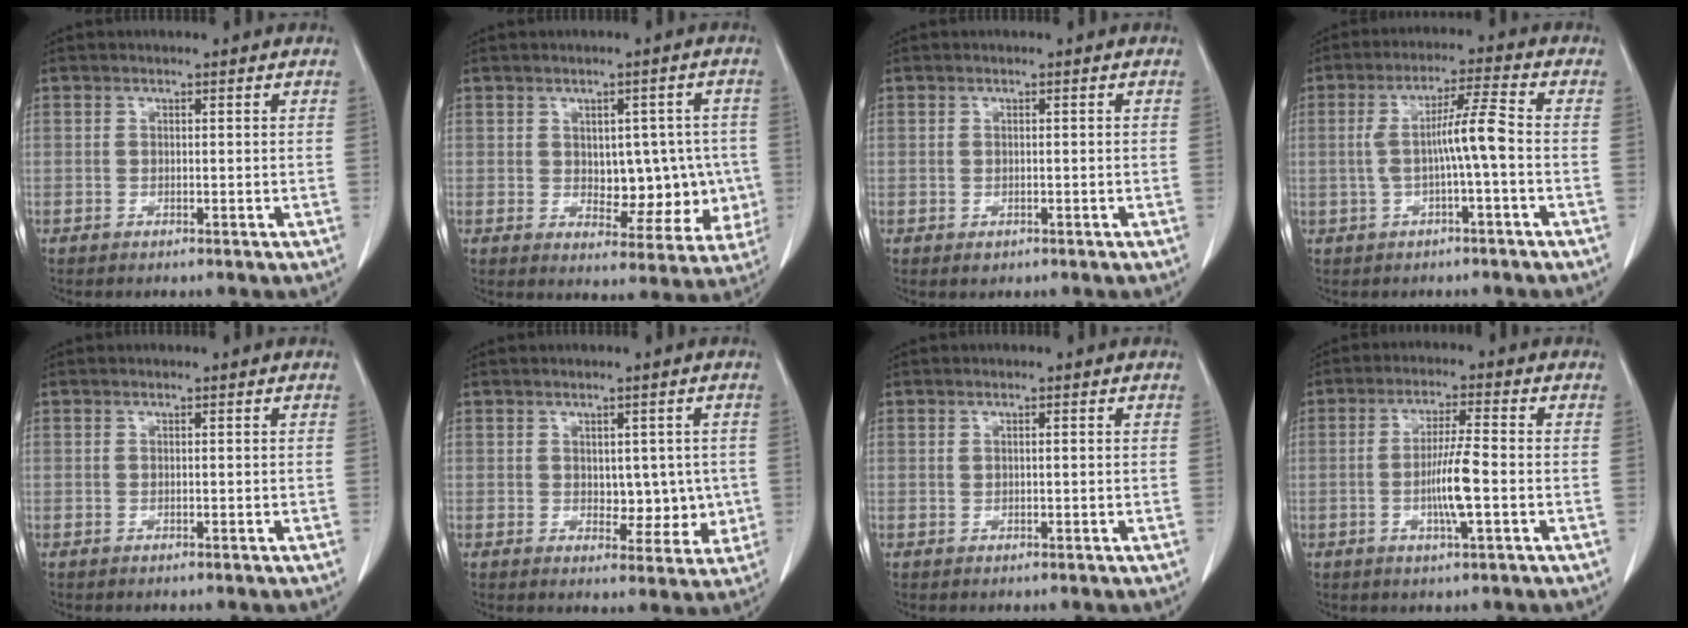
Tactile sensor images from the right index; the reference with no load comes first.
{"total": 12.4, "force": [-0.2, 7.8, 9.6], "torque": [-0.135, 0.024, 0.026]}
{"total": 1.8, "force": [-0.6, 1.4, 1.0], "torque": [-0.020, 0.001, 0.001]}
{"total": 7.2, "force": [-0.8, 0.3, 7.2], "torque": [-0.136, 0.024, -0.011]}
{"total": 0.0}
{"total": 7.3, "force": [0.1, 4.7, 5.6], "torque": [-0.065, 0.011, 0.016]}
{"total": 1.1, "force": [0.2, 0.6, 0.9], "torque": [-0.023, 0.008, 0.005]}
{"total": 7.1, "force": [-1.5, 0.6, 6.9], "torque": [-0.132, -0.002, -0.029]}